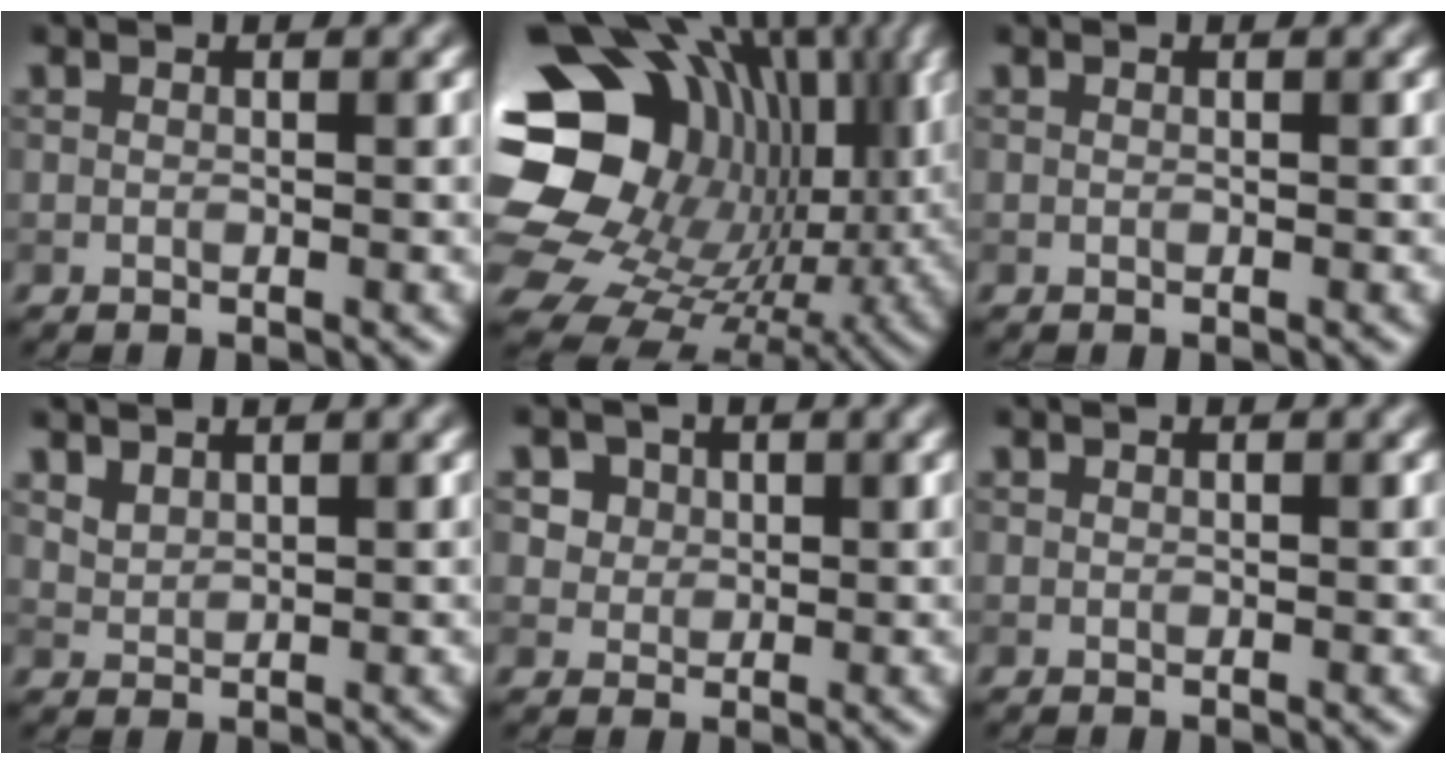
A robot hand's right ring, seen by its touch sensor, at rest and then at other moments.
{"total": 22.0, "force": [2.8, 17.8, 12.5], "torque": [-0.231, -0.021, 0.051]}
{"total": 0.0}
{"total": 1.7, "force": [1.4, 0.7, 0.6], "torque": [-0.020, 0.003, 0.032]}
{"total": 4.7, "force": [2.3, 3.6, 1.9], "torque": [-0.039, 0.004, 0.036]}
{"total": 0.0}